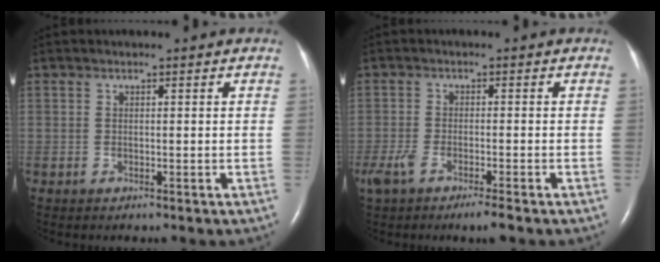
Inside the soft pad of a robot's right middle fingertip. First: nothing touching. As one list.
[{"total": 5.1, "force": [-3.3, 0.6, 3.7], "torque": [-0.076, -0.013, -0.060]}]